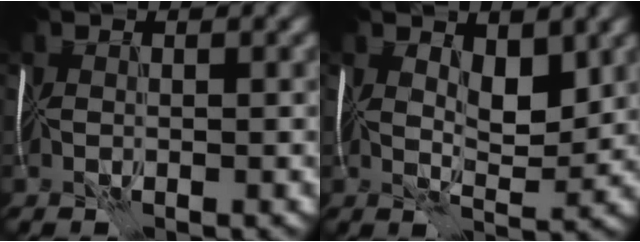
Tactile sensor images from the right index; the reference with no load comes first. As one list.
[{"total": 3.7, "force": [1.8, 1.7, 2.8], "torque": [-0.045, -0.008, 0.031]}]